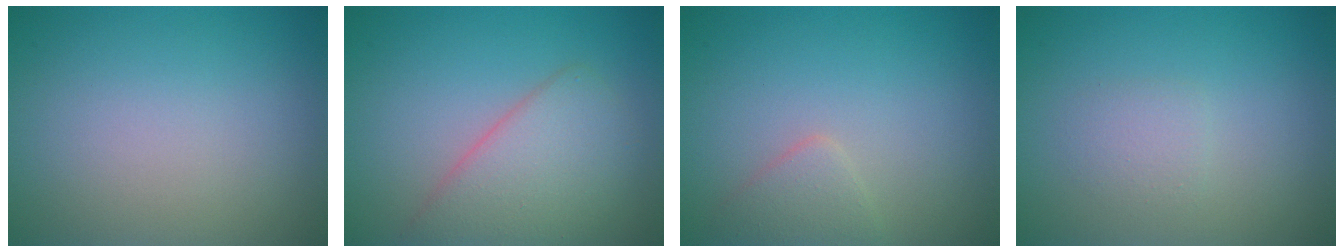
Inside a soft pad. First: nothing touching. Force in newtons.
{"total": 4.6, "press": 4.6, "slide": 0.2}
{"total": 1.7, "press": 1.7, "slide": 0.1}
{"total": 1.3, "press": 1.3, "slide": 0.1}